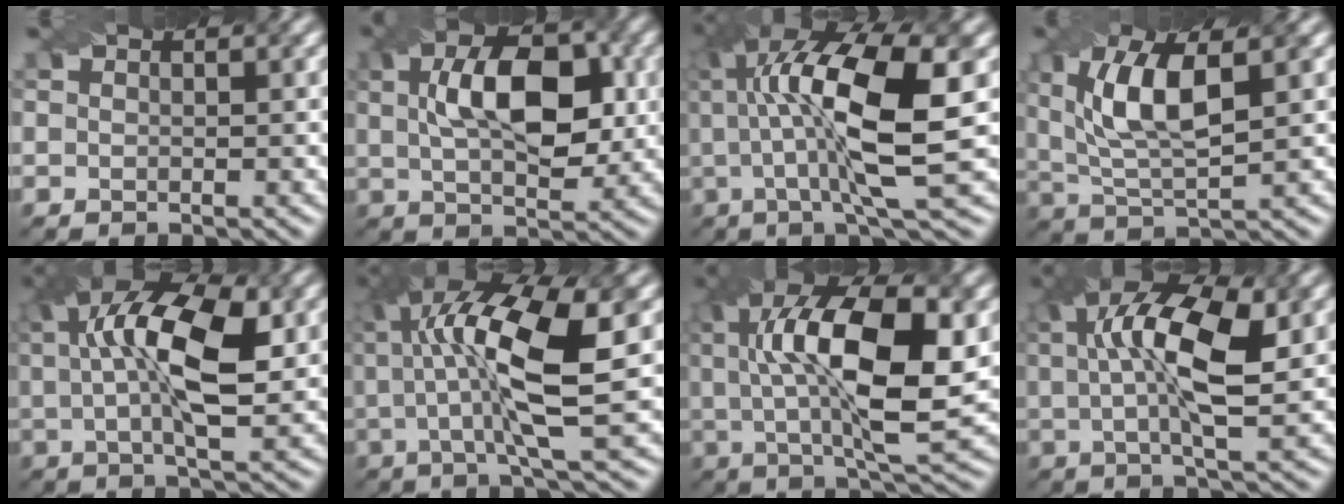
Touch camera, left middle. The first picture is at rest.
{"total": 8.3, "force": [1.1, 4.2, 7.1], "torque": [-0.119, 0.018, 0.023]}
{"total": 12.1, "force": [1.3, 3.0, 11.7], "torque": [-0.197, 0.014, 0.035]}
{"total": 7.0, "force": [1.6, 2.6, 6.4], "torque": [-0.133, 0.010, 0.038]}
{"total": 10.1, "force": [1.7, 3.6, 9.3], "torque": [-0.158, 0.020, 0.033]}
{"total": 11.2, "force": [1.4, 2.8, 10.7], "torque": [-0.182, 0.017, 0.035]}
{"total": 12.1, "force": [1.1, 4.0, 11.4], "torque": [-0.189, 0.016, 0.026]}
{"total": 9.8, "force": [1.6, 3.1, 9.1], "torque": [-0.160, 0.017, 0.035]}